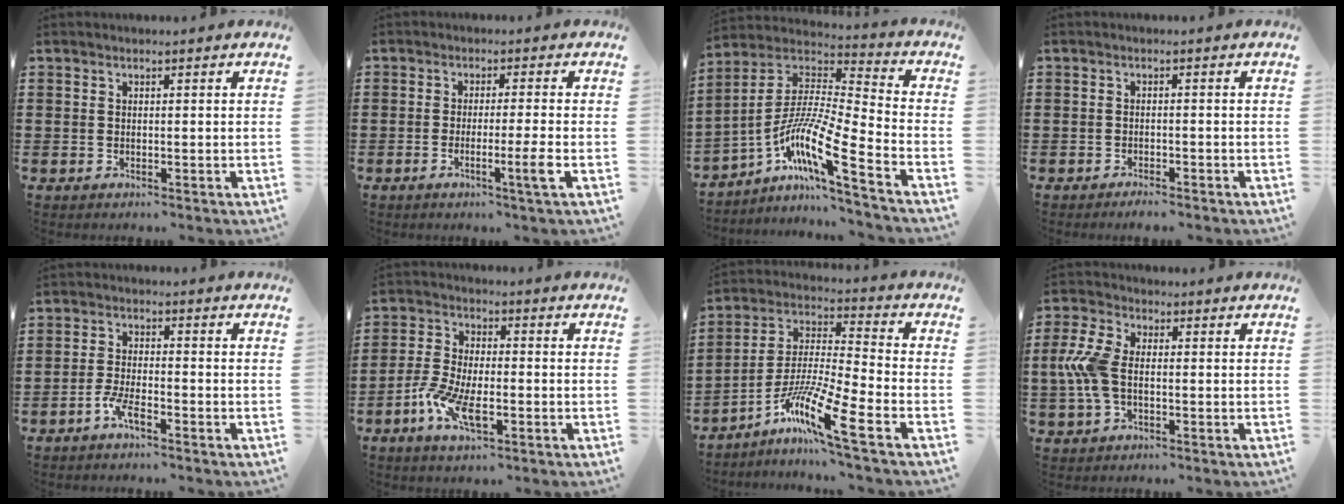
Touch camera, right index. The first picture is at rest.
{"total": 4.7, "force": [-1.6, -0.7, 4.3], "torque": [-0.071, -0.017, -0.028]}
{"total": 11.5, "force": [-7.1, 0.4, 9.0], "torque": [-0.199, -0.026, -0.153]}
{"total": 1.1, "force": [-1.1, 0.0, 0.2], "torque": [-0.007, -0.001, -0.020]}
{"total": 3.6, "force": [-2.6, 0.6, 2.5], "torque": [-0.065, -0.001, -0.054]}
{"total": 7.9, "force": [-3.5, 3.0, 6.4], "torque": [-0.151, -0.009, -0.067]}
{"total": 11.4, "force": [-7.5, 0.8, 8.6], "torque": [-0.182, -0.008, -0.150]}
{"total": 7.2, "force": [-0.6, 3.9, 6.0], "torque": [-0.159, -0.006, -0.021]}